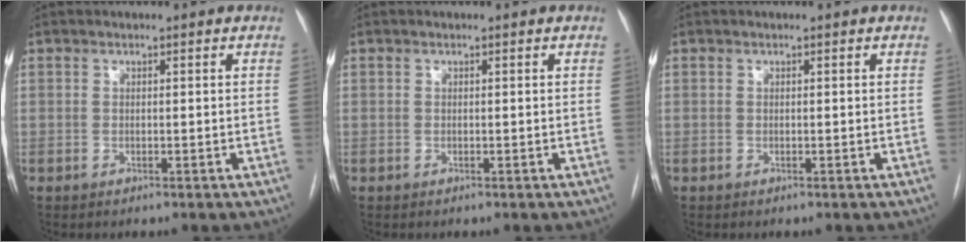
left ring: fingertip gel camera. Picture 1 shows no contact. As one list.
[{"total": 0.0}, {"total": 0.0}]